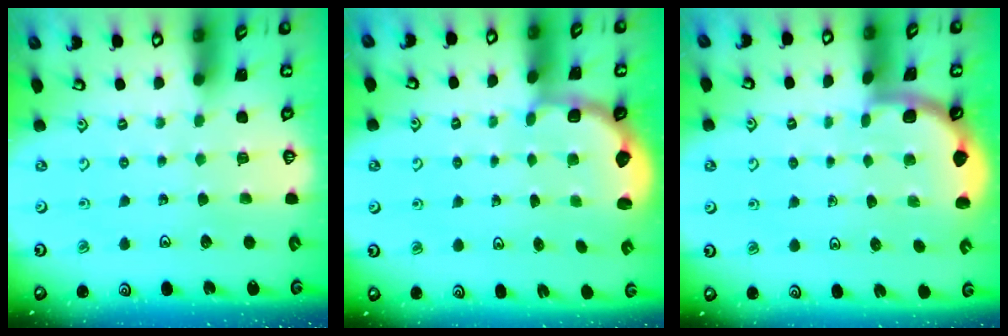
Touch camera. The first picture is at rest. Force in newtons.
{"total": 2.7, "press": 2.0, "slide": 1.8}
{"total": 1.9, "press": 1.9, "slide": 0.0}